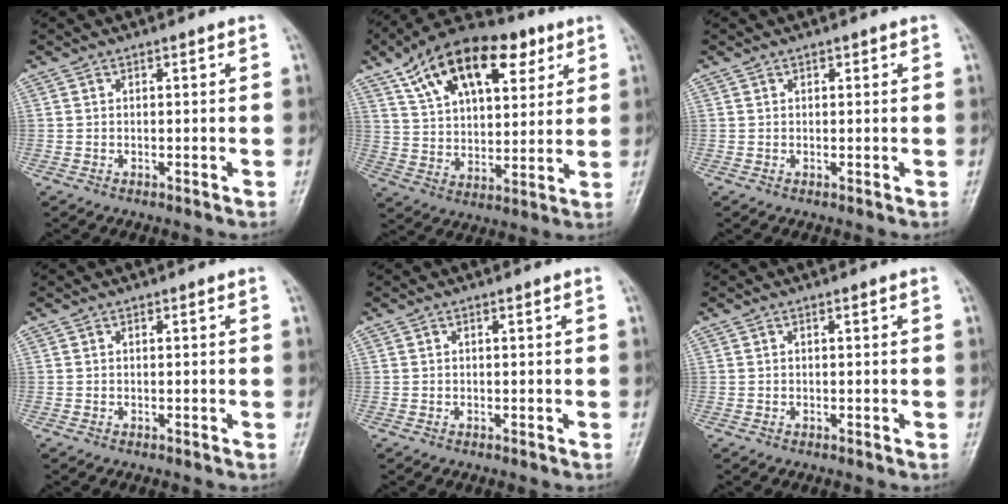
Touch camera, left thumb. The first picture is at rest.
{"total": 21.2, "force": [10.5, 11.5, 14.5], "torque": [-0.204, -0.006, 0.179]}
{"total": 0.6, "force": [0.5, 0.3, 0.3], "torque": [0.001, -0.001, 0.006]}
{"total": 0.0}
{"total": 0.0}
{"total": 0.0}